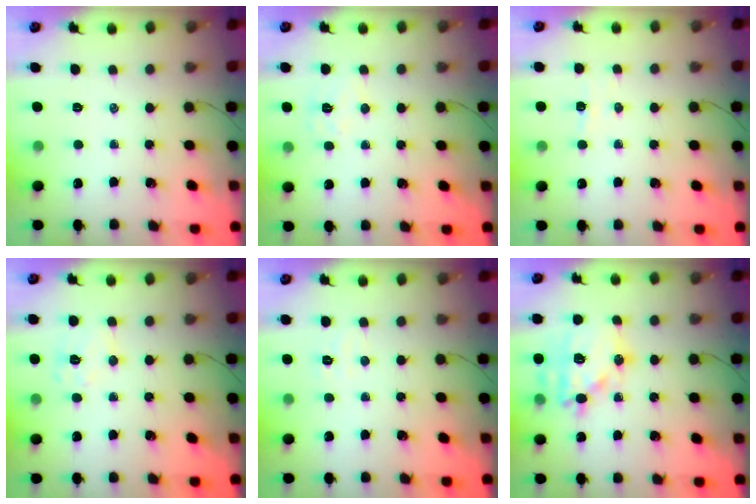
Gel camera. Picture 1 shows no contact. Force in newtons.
{"total": 5.6, "press": 5.6, "slide": 0.6}
{"total": 2.8, "press": 2.7, "slide": 0.7}
{"total": 7.3, "press": 7.2, "slide": 1.0}
{"total": 3.0, "press": 3.0, "slide": 0.8}
{"total": 17.4, "press": 17.3, "slide": 2.5}